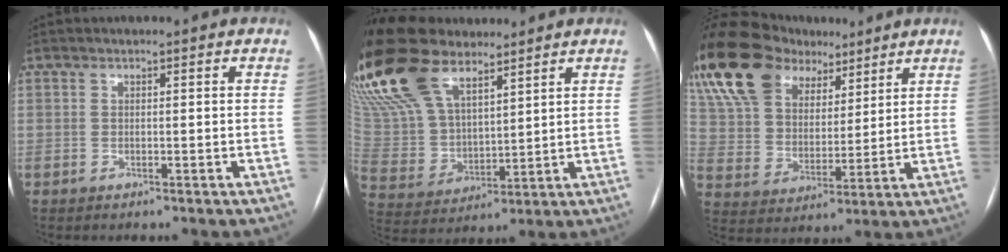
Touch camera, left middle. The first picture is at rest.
{"total": 21.8, "force": [15.7, 9.3, 11.9], "torque": [-0.288, 0.036, 0.296]}
{"total": 18.6, "force": [12.2, 10.9, 8.9], "torque": [-0.189, 0.063, 0.222]}